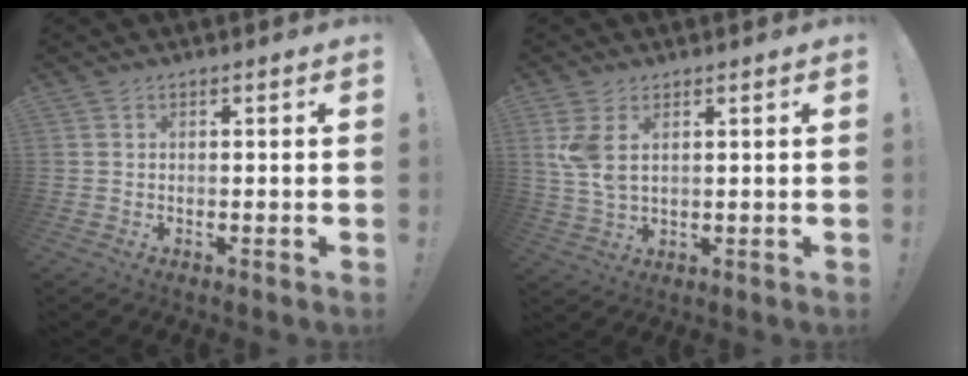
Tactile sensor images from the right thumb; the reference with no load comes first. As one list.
[{"total": 6.2, "force": [2.3, 3.1, 4.8], "torque": [-0.097, -0.012, 0.042]}]